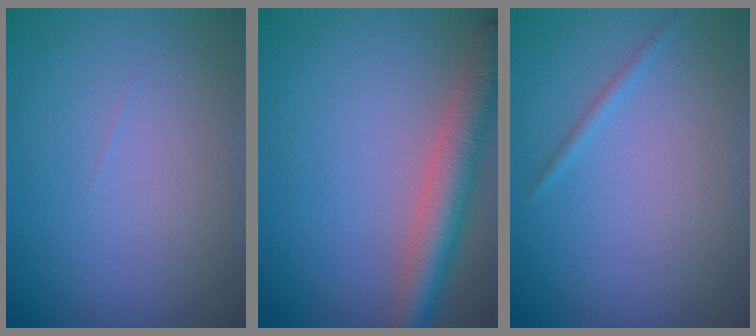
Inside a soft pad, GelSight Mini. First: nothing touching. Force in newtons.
{"total": 5.5, "press": 5.5, "slide": 0.4}
{"total": 0.7, "press": 0.7, "slide": 0.1}